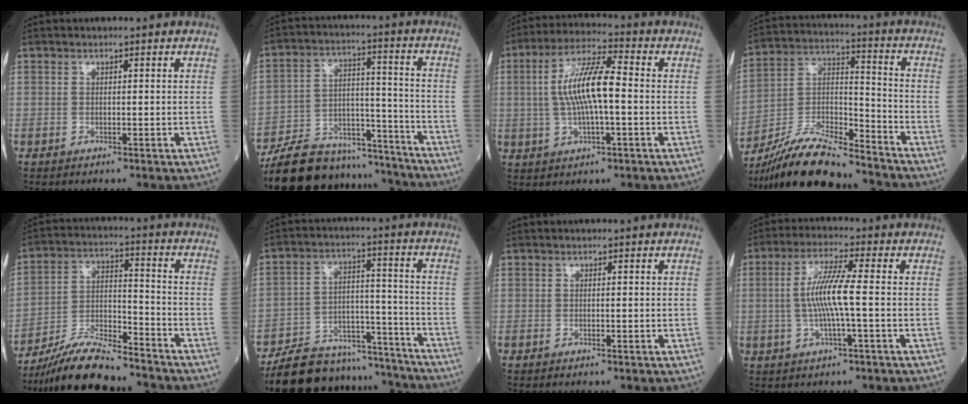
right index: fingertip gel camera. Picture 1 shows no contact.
{"total": 18.8, "force": [-17.5, 5.4, 4.5], "torque": [-0.097, 0.026, -0.274]}
{"total": 10.1, "force": [0.1, 2.1, 9.9], "torque": [-0.195, 0.014, 0.000]}
{"total": 16.4, "force": [-15.0, 2.0, 6.3], "torque": [-0.123, 0.010, -0.276]}
{"total": 13.0, "force": [-12.0, 1.4, 4.8], "torque": [-0.092, 0.002, -0.219]}
{"total": 16.7, "force": [-15.8, 4.5, 3.0], "torque": [-0.041, 0.039, -0.237]}
{"total": 0.0}
{"total": 7.4, "force": [-0.4, 0.0, 7.4], "torque": [-0.151, 0.003, -0.010]}